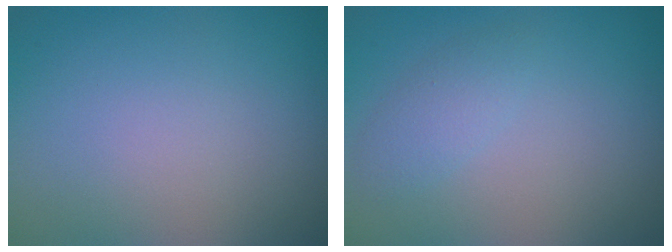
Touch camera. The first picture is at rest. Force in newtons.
{"total": 1.6, "press": 1.6, "slide": 0.0}